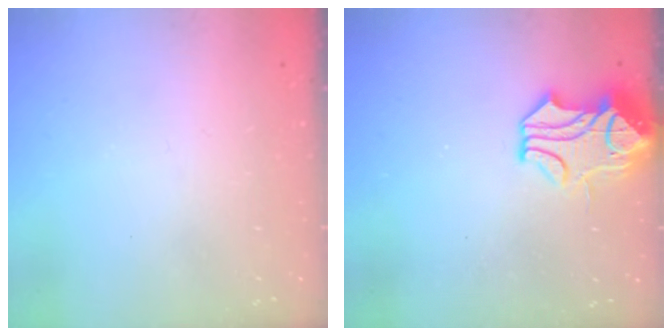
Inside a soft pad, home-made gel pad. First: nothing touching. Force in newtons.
{"total": 2.1, "press": 1.5, "slide": 1.5}